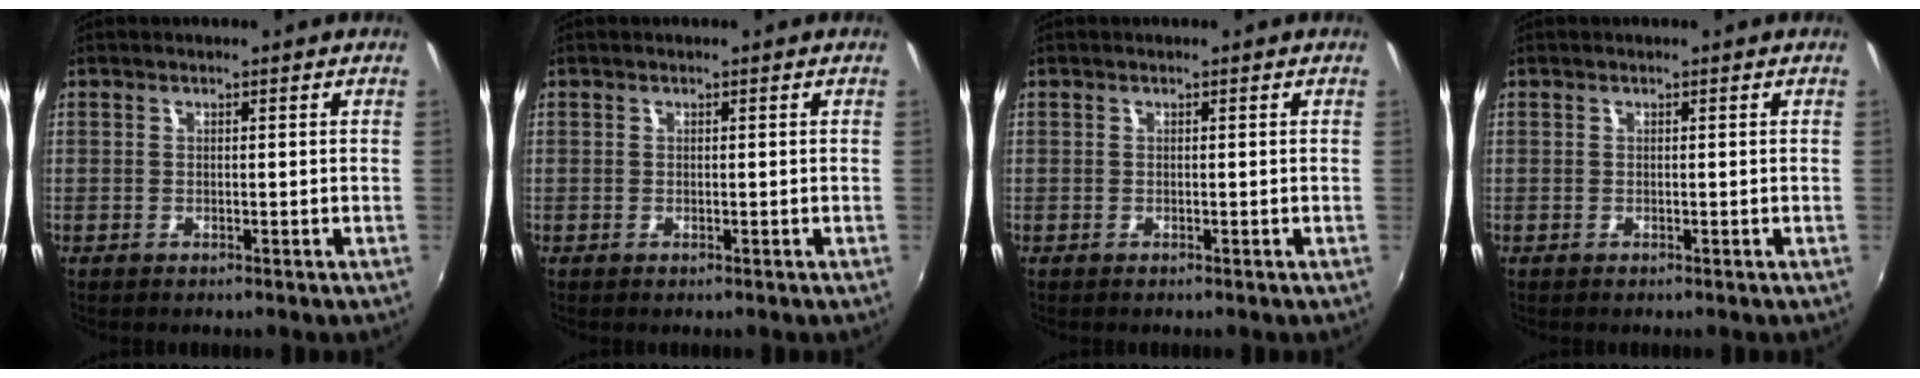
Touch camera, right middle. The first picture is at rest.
{"total": 0.0}
{"total": 0.0}
{"total": 0.0}